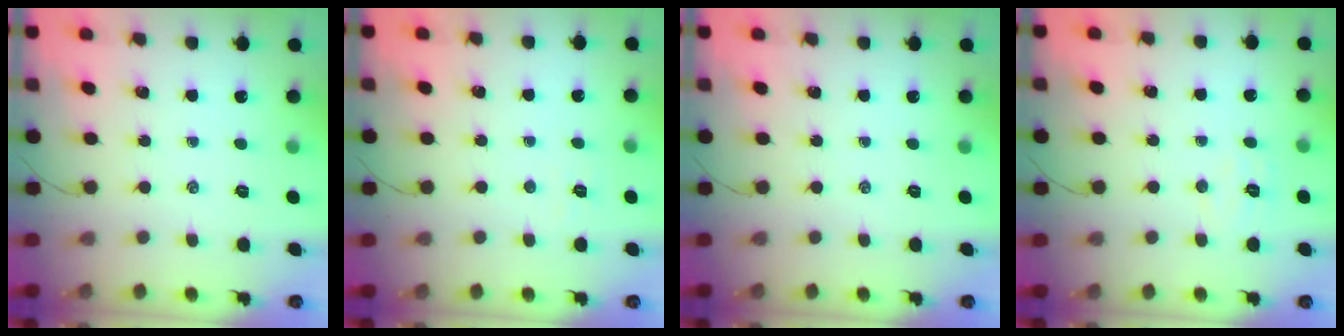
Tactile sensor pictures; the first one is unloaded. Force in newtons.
{"total": 2.5, "press": 2.4, "slide": 0.7}
{"total": 0.0}
{"total": 5.7, "press": 5.6, "slide": 1.0}